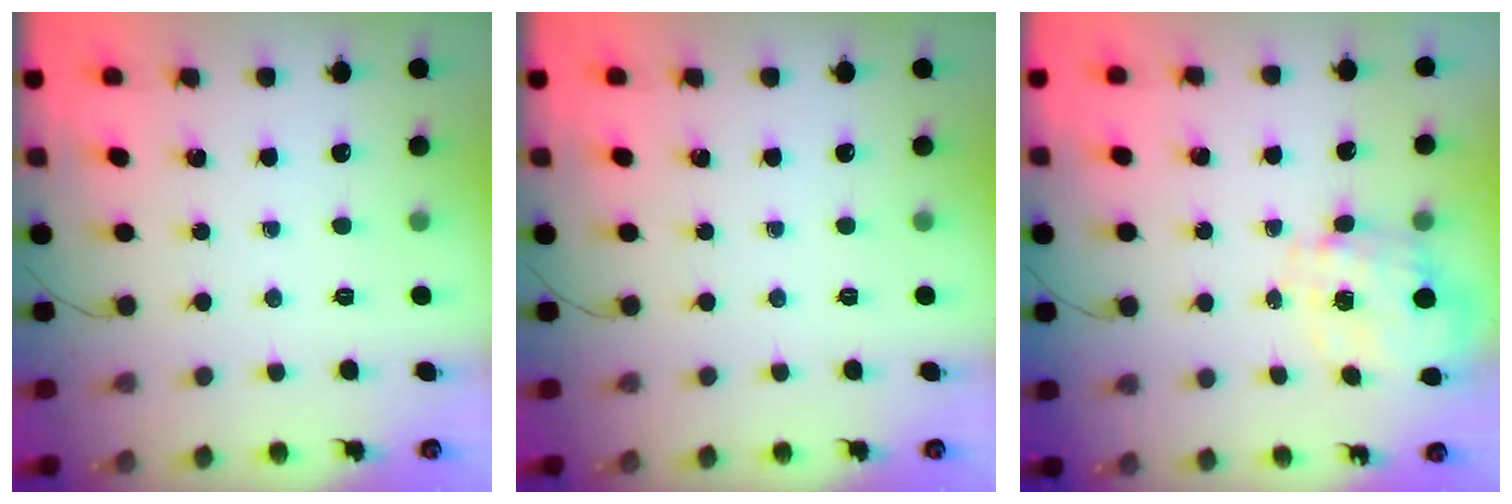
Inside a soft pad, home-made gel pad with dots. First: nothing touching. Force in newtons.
{"total": 0.0}
{"total": 2.7, "press": 2.6, "slide": 1.0}